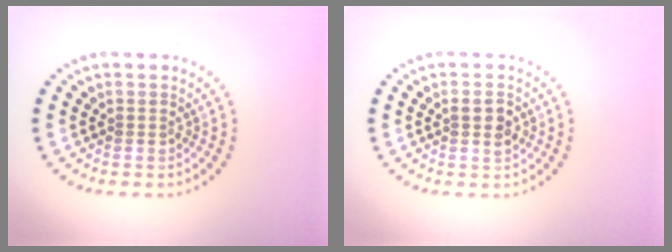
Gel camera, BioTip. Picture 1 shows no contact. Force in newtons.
{"total": 1.7, "press": 1.7, "slide": 0.3}